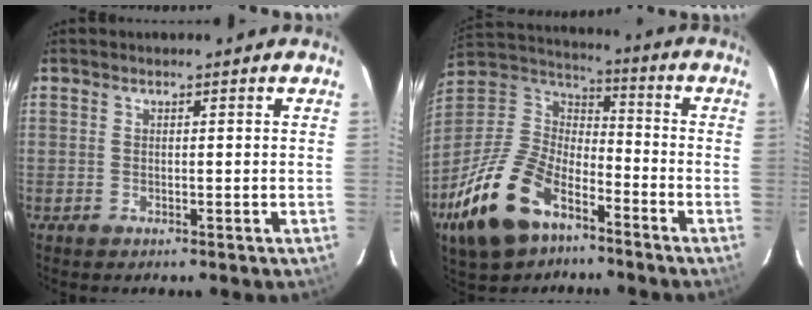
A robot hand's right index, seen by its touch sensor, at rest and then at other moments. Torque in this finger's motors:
{"motor_torque": [0.73, -0.71, 0.88, 0.21]}